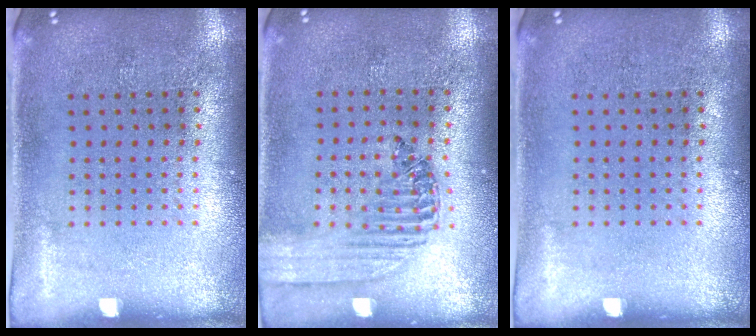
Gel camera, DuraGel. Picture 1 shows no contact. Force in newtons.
{"total": 1.5, "press": 1.3, "slide": 0.7}
{"total": 0.0}